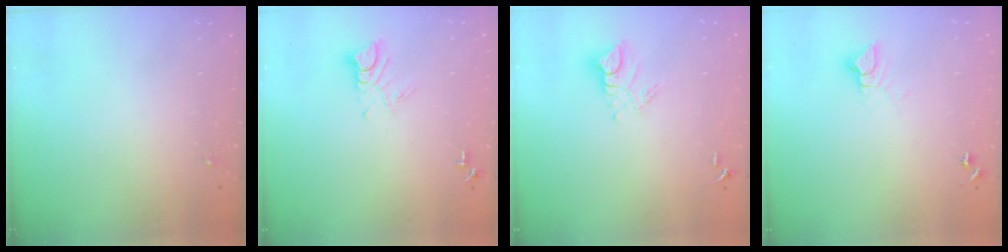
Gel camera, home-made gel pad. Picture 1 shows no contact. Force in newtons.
{"total": 5.3, "press": 5.3, "slide": 0.3}
{"total": 8.6, "press": 8.6, "slide": 0.8}
{"total": 4.7, "press": 4.7, "slide": 0.3}